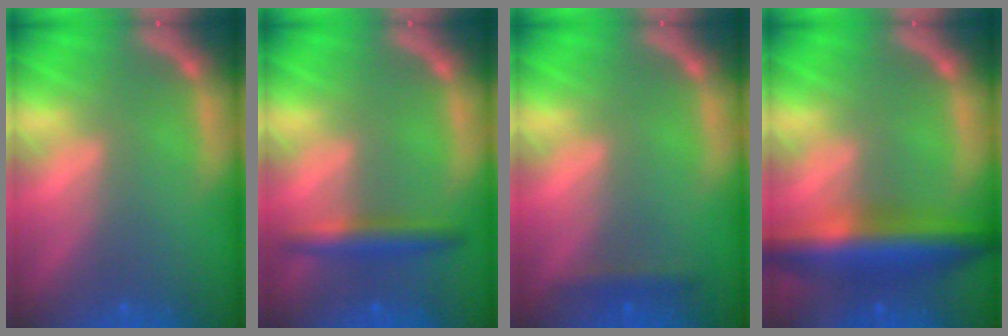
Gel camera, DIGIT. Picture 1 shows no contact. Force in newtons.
{"total": 3.0}
{"total": 1.4}
{"total": 7.0}